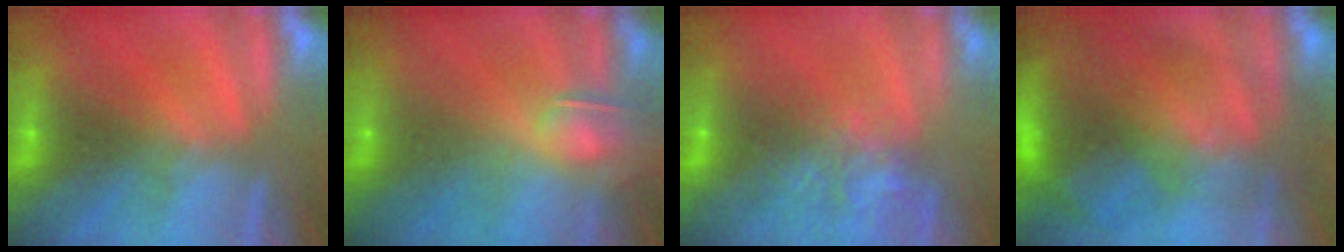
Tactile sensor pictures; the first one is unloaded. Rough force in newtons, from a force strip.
{"total": 7.4}
{"total": 8.2}
{"total": 7.2}